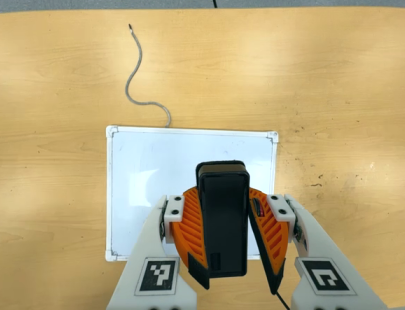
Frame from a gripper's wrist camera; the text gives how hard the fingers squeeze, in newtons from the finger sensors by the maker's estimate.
{"total": 8.3, "left": 9.0, "right": 7.7}